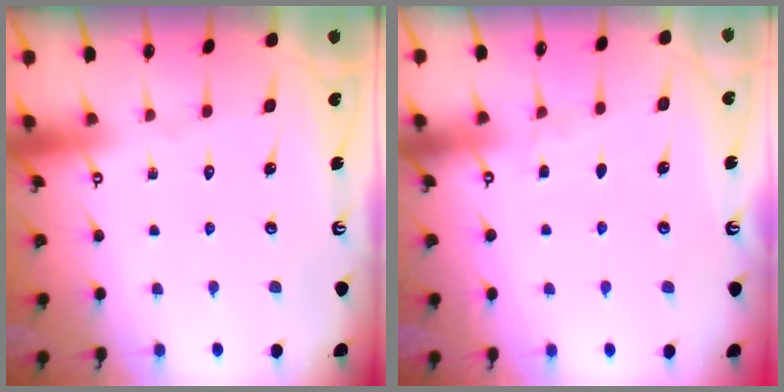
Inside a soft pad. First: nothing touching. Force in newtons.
{"total": 3.7, "press": 3.7, "slide": 0.3}